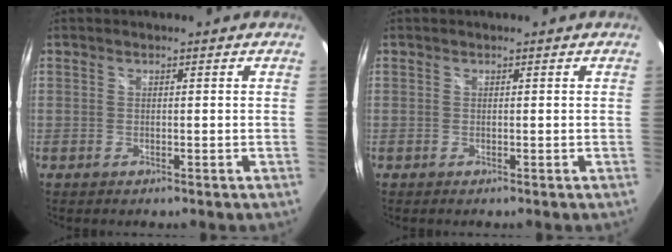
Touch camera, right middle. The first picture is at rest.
{"total": 0.0}